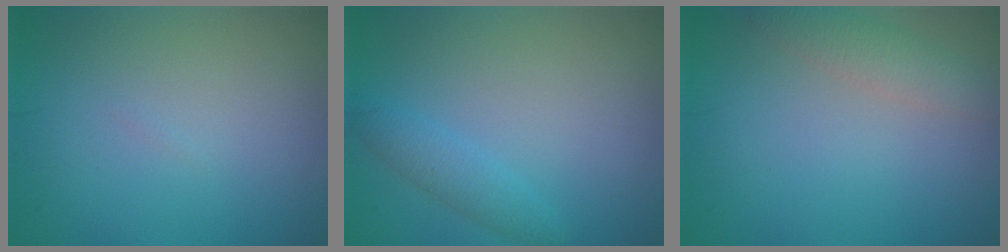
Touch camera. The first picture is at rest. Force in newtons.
{"total": 1.9, "press": 1.9, "slide": 0.1}
{"total": 2.4, "press": 2.4, "slide": 0.2}